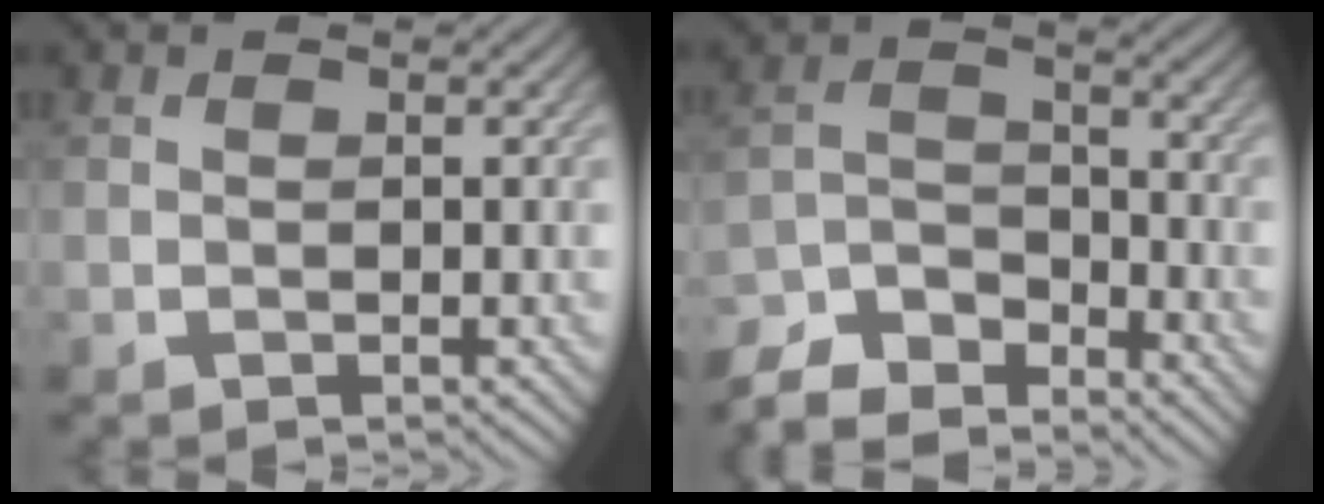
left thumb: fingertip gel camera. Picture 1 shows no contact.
{"total": 9.1, "force": [-8.1, 3.1, 3.0], "torque": [-0.078, -0.006, -0.159]}